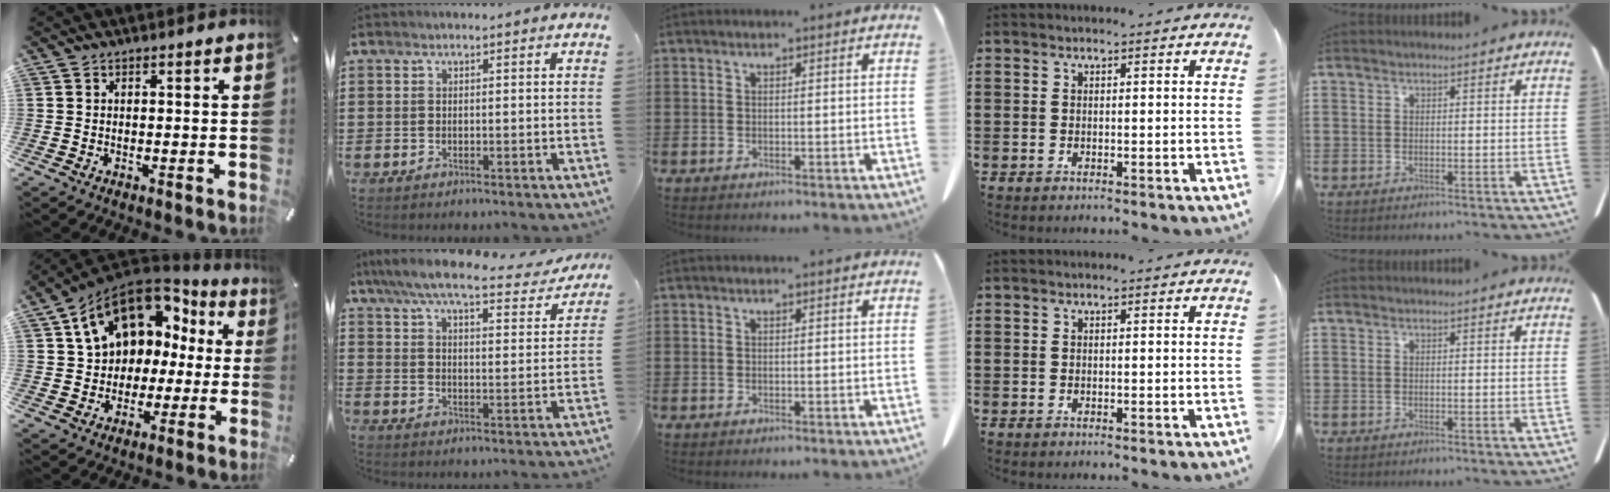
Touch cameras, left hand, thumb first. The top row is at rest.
{"thumb": {"total": 14.4, "force": [6.0, 11.1, 6.9], "torque": [-0.118, -0.029, 0.112]}, "index": {"total": 7.8, "force": [6.7, 0.8, 3.9], "torque": [-0.103, -0.032, 0.115]}}